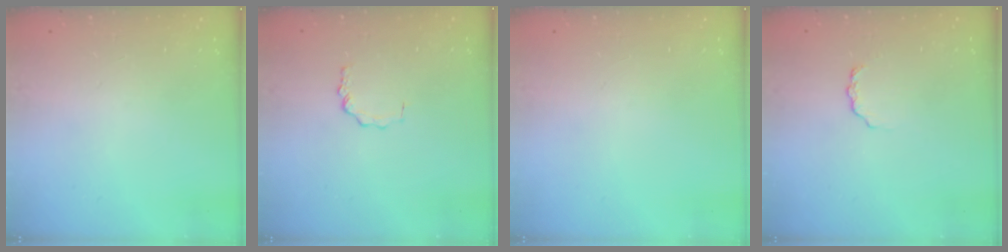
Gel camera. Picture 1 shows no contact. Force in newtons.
{"total": 1.8, "press": 1.8, "slide": 0.3}
{"total": 0.0}
{"total": 2.6, "press": 2.6, "slide": 0.3}